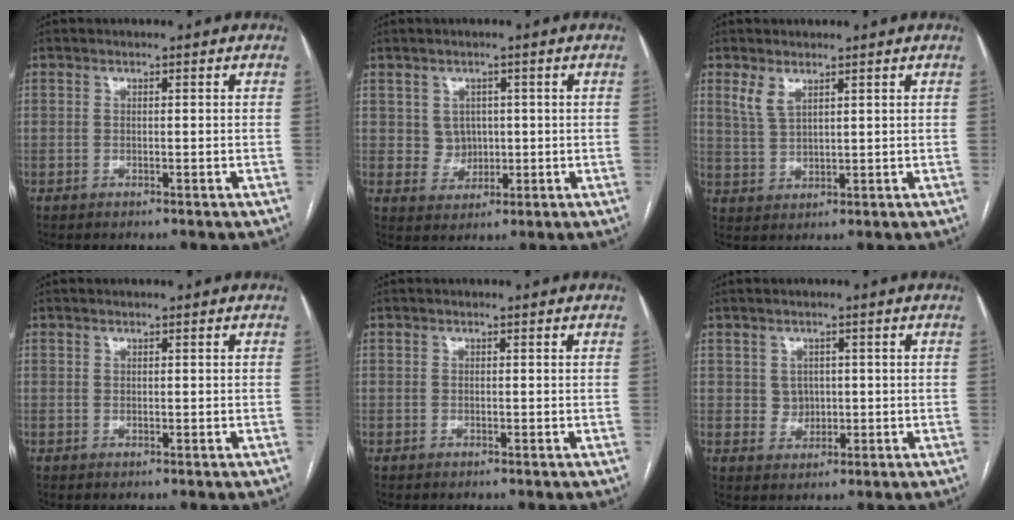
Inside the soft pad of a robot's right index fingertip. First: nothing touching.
{"total": 3.6, "force": [0.7, 3.4, 1.0], "torque": [-0.012, 0.008, 0.016]}
{"total": 3.7, "force": [2.3, 1.5, 2.4], "torque": [-0.059, 0.006, 0.056]}
{"total": 0.0}
{"total": 0.0}
{"total": 2.9, "force": [0.5, 2.7, 0.9], "torque": [-0.009, 0.004, 0.012]}